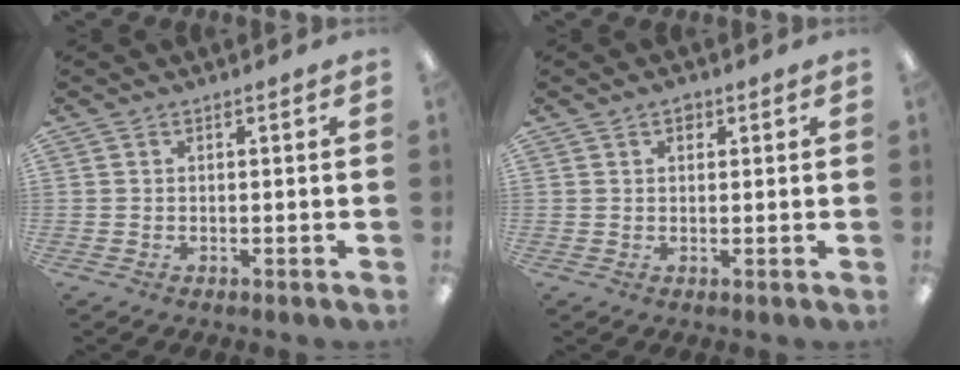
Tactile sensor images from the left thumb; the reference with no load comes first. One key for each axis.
{"total": 1.7, "fx": 1.1, "fy": 0.9, "fz": 0.8, "tx": -0.002, "ty": -0.005, "tz": 0.016}